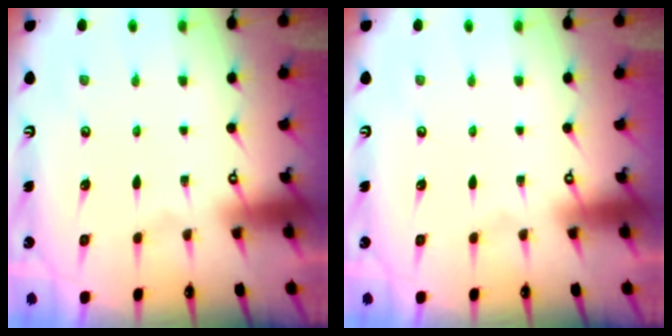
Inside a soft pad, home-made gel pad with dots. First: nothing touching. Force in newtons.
{"total": 0.0}